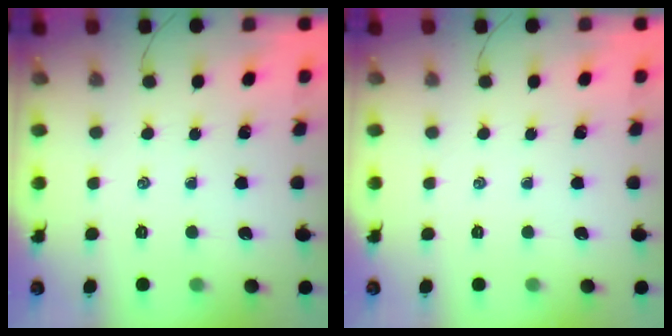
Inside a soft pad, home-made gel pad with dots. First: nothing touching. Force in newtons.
{"total": 0.0}